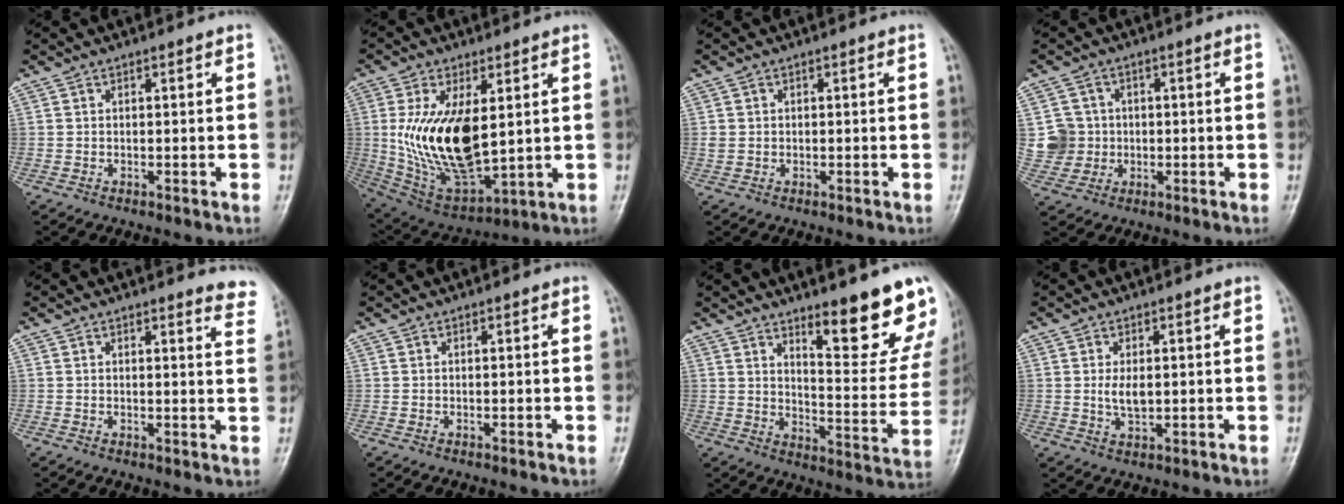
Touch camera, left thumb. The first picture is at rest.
{"total": 18.3, "force": [2.2, 9.0, 15.7], "torque": [-0.283, -0.022, 0.063]}
{"total": 1.6, "force": [0.1, 1.4, 0.7], "torque": [-0.009, 0.005, 0.007]}
{"total": 6.4, "force": [0.2, 6.2, 1.4], "torque": [-0.002, 0.007, 0.002]}
{"total": 5.5, "force": [5.3, 0.8, 0.7], "torque": [0.011, -0.042, 0.031]}
{"total": 0.0}
{"total": 16.1, "force": [11.2, 4.0, 10.8], "torque": [-0.091, -0.086, 0.163]}
{"total": 3.3, "force": [0.4, 1.7, 2.9], "torque": [-0.051, -0.008, 0.011]}